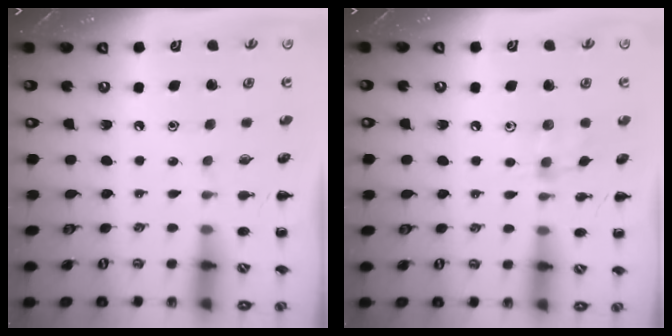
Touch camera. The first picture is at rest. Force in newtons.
{"total": 7.2, "press": 6.9, "slide": 1.7}